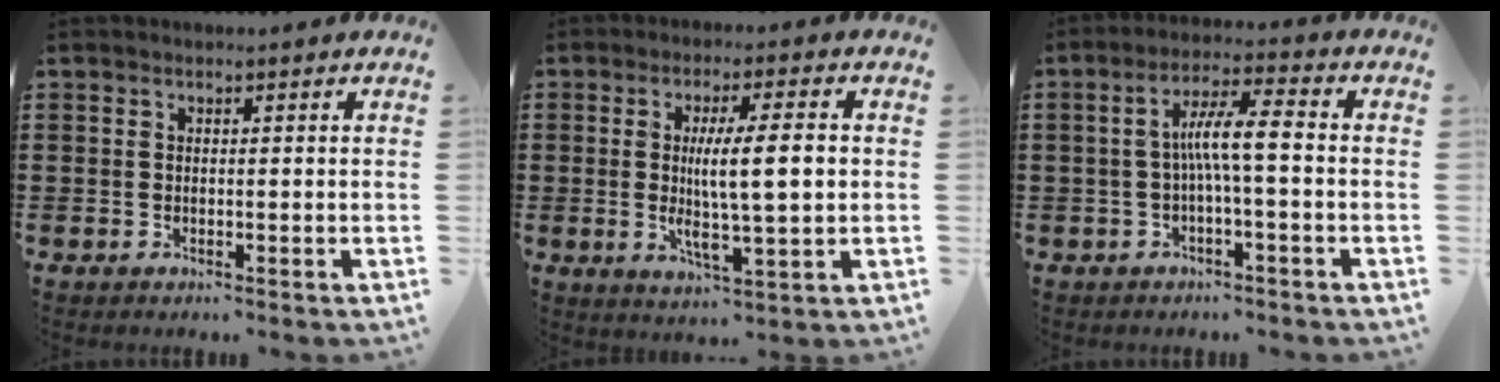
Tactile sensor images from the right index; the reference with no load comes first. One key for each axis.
{"total": 10.0, "fx": 0.9, "fy": 2.1, "fz": 9.7, "tx": -0.168, "ty": 0.003, "tz": 0.011}
{"total": 6.5, "fx": -0.6, "fy": 0.9, "fz": 6.4, "tx": -0.125, "ty": 0.003, "tz": -0.017}